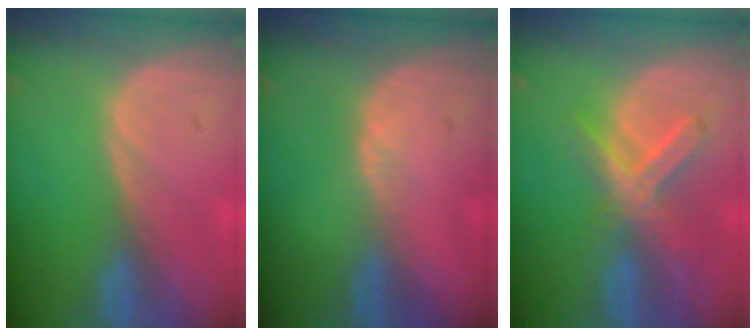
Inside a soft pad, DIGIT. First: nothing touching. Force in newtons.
{"total": 1.2, "press": 0.9, "slide": 0.8}
{"total": 7.4, "press": 6.2, "slide": 4.0}